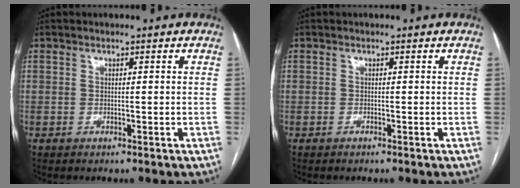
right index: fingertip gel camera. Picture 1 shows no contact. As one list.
[{"total": 0.0}]